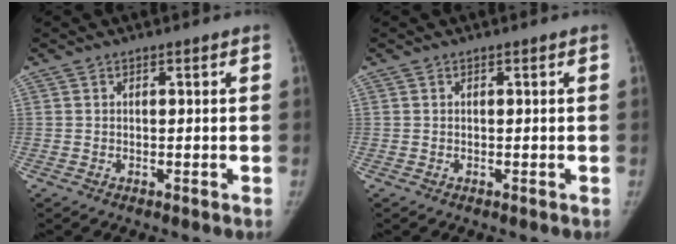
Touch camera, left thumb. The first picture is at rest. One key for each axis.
{"total": 0.0}